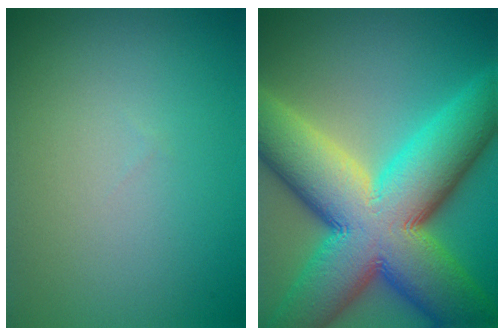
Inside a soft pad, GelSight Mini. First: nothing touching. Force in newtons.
{"total": 18.0, "press": 18.0, "slide": 0.7}